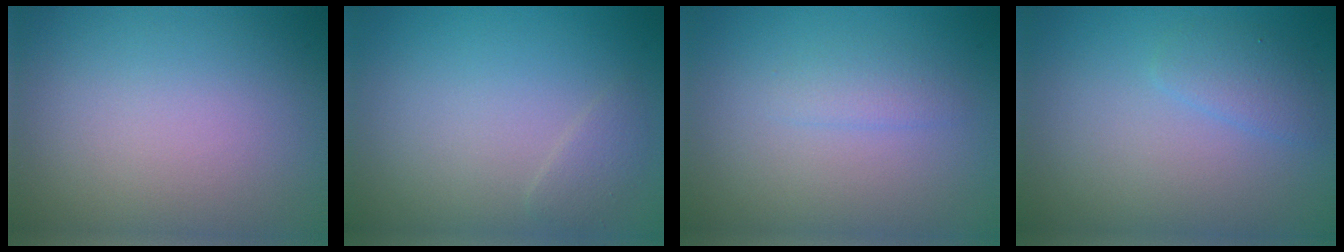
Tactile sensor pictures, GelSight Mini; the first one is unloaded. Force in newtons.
{"total": 1.1, "press": 1.1, "slide": 0.1}
{"total": 1.2, "press": 1.2, "slide": 0.1}
{"total": 1.6, "press": 1.6, "slide": 0.0}